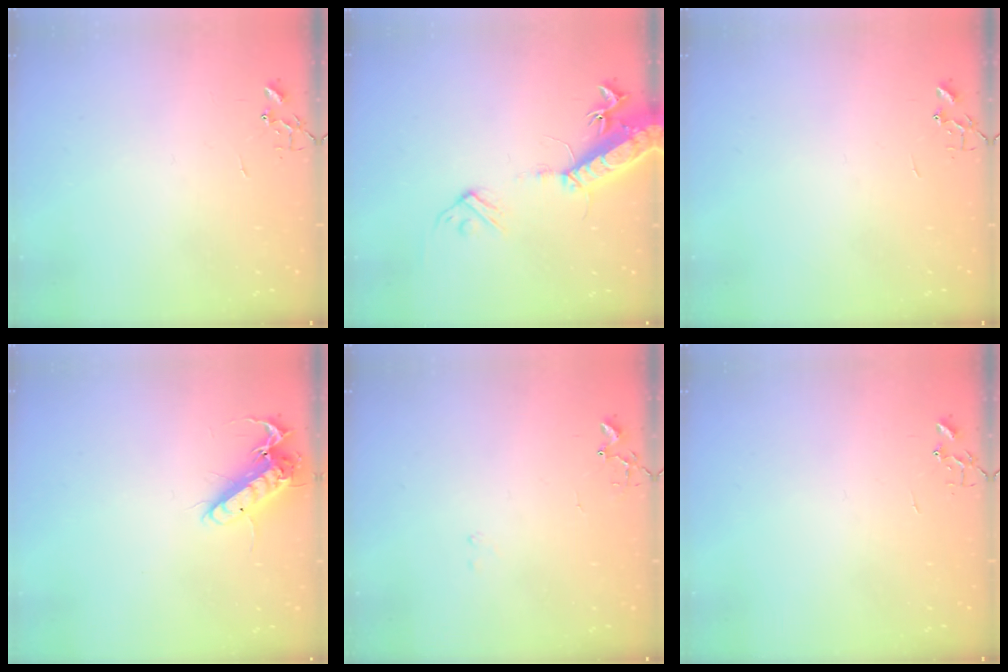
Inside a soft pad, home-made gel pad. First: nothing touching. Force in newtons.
{"total": 17.3, "press": 16.8, "slide": 3.9}
{"total": 0.0}
{"total": 14.3, "press": 14.2, "slide": 1.9}
{"total": 8.6, "press": 8.5, "slide": 0.7}
{"total": 0.0}